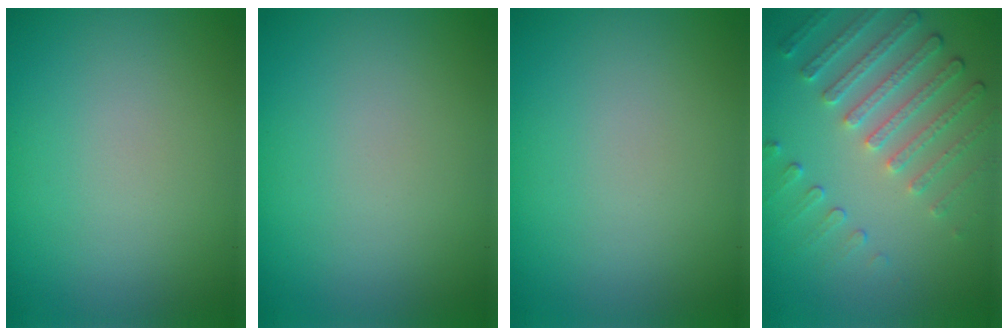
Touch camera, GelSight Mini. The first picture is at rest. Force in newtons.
{"total": 0.0}
{"total": 0.0}
{"total": 4.8, "press": 3.5, "slide": 3.2}